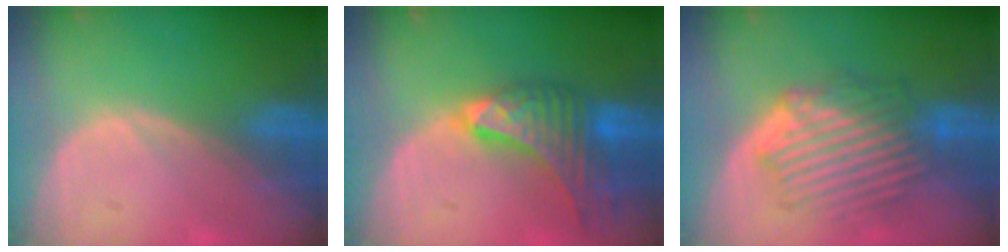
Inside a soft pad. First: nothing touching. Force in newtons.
{"total": 9.8, "press": 8.7, "slide": 4.6}
{"total": 9.0, "press": 8.4, "slide": 3.3}